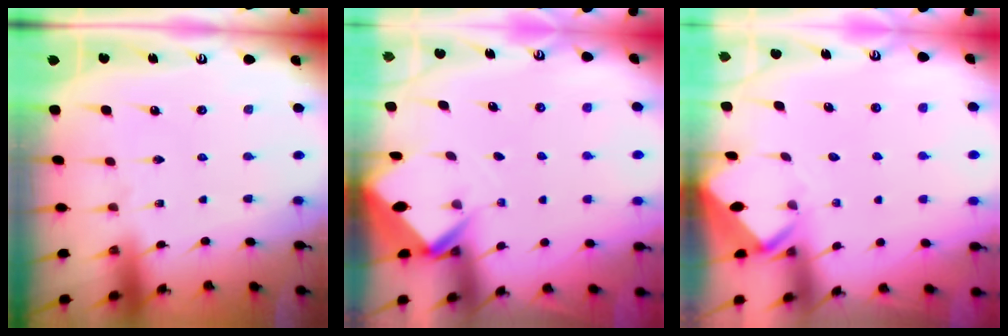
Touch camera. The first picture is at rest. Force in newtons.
{"total": 2.7, "press": 2.7, "slide": 0.1}
{"total": 3.1, "press": 3.1, "slide": 0.1}